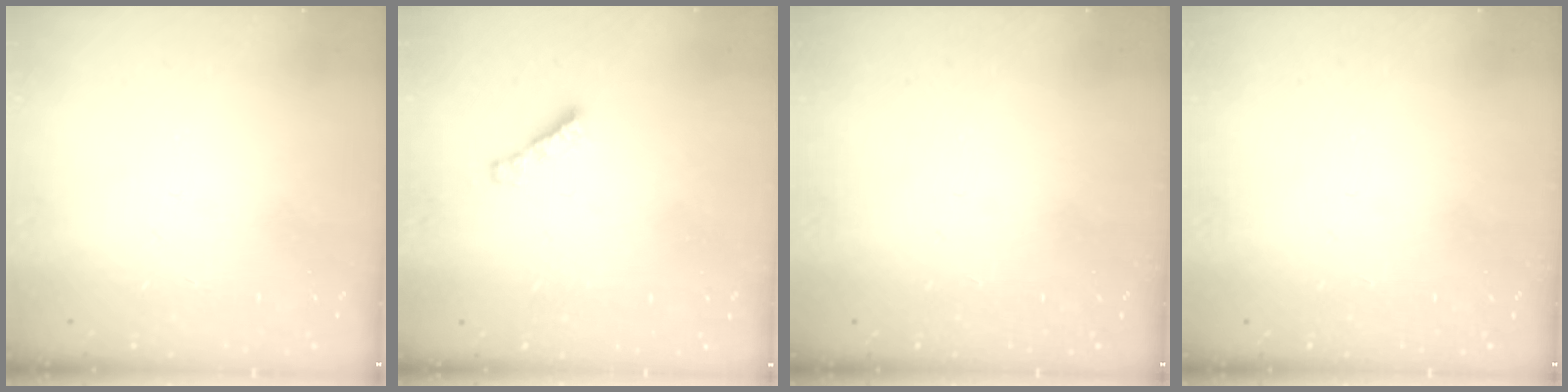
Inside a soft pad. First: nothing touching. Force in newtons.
{"total": 2.7, "press": 2.7, "slide": 0.3}
{"total": 0.0}
{"total": 0.0}